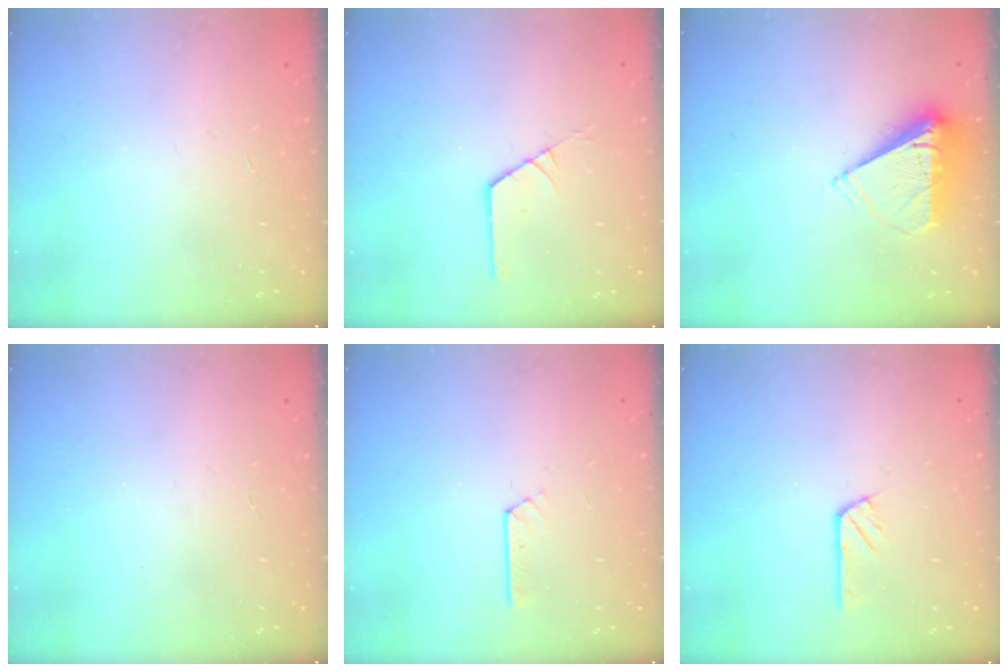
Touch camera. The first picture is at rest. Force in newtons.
{"total": 1.3, "press": 1.3, "slide": 0.1}
{"total": 8.6, "press": 8.6, "slide": 0.3}
{"total": 0.0}
{"total": 2.6, "press": 2.6, "slide": 0.3}
{"total": 3.1, "press": 3.1, "slide": 0.1}